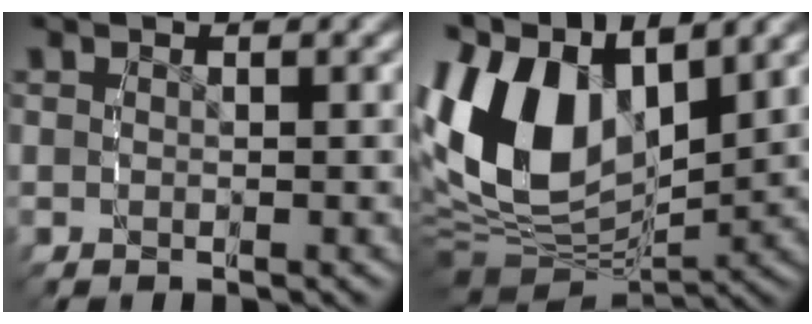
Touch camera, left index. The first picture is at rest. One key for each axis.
{"total": 13.7, "fx": 2.1, "fy": 8.9, "fz": 10.1, "tx": -0.204, "ty": -0.012, "tz": 0.044}